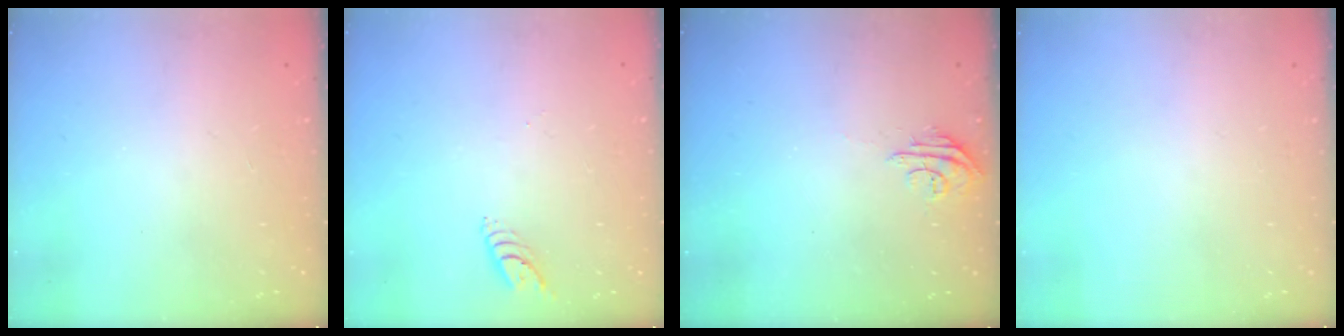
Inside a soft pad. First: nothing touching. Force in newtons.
{"total": 5.2, "press": 5.2, "slide": 0.2}
{"total": 4.9, "press": 4.9, "slide": 0.7}
{"total": 0.0}